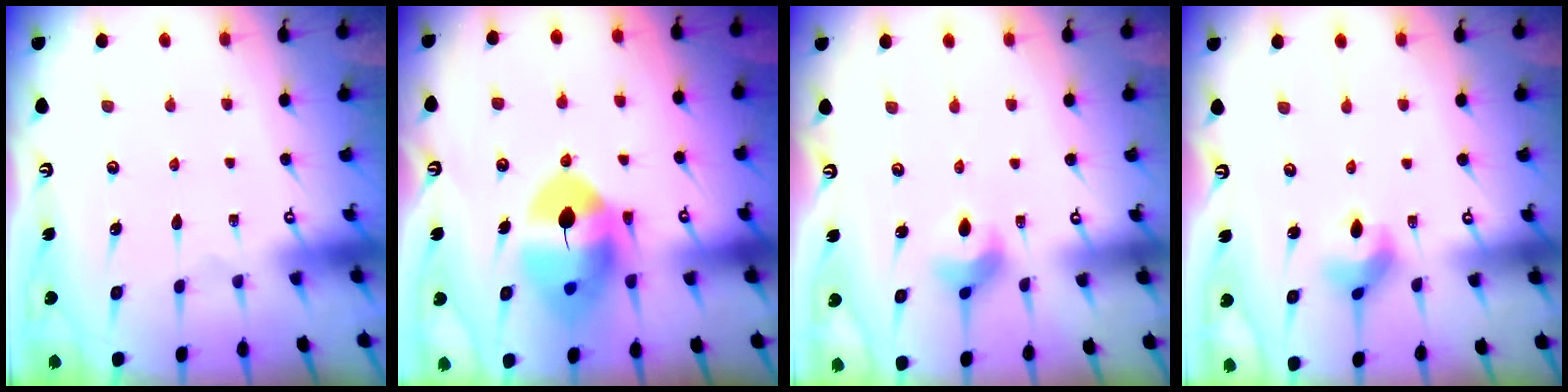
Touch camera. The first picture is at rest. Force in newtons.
{"total": 12.4, "press": 12.2, "slide": 2.2}
{"total": 6.7, "press": 6.5, "slide": 1.3}
{"total": 5.1, "press": 5.0, "slide": 0.9}